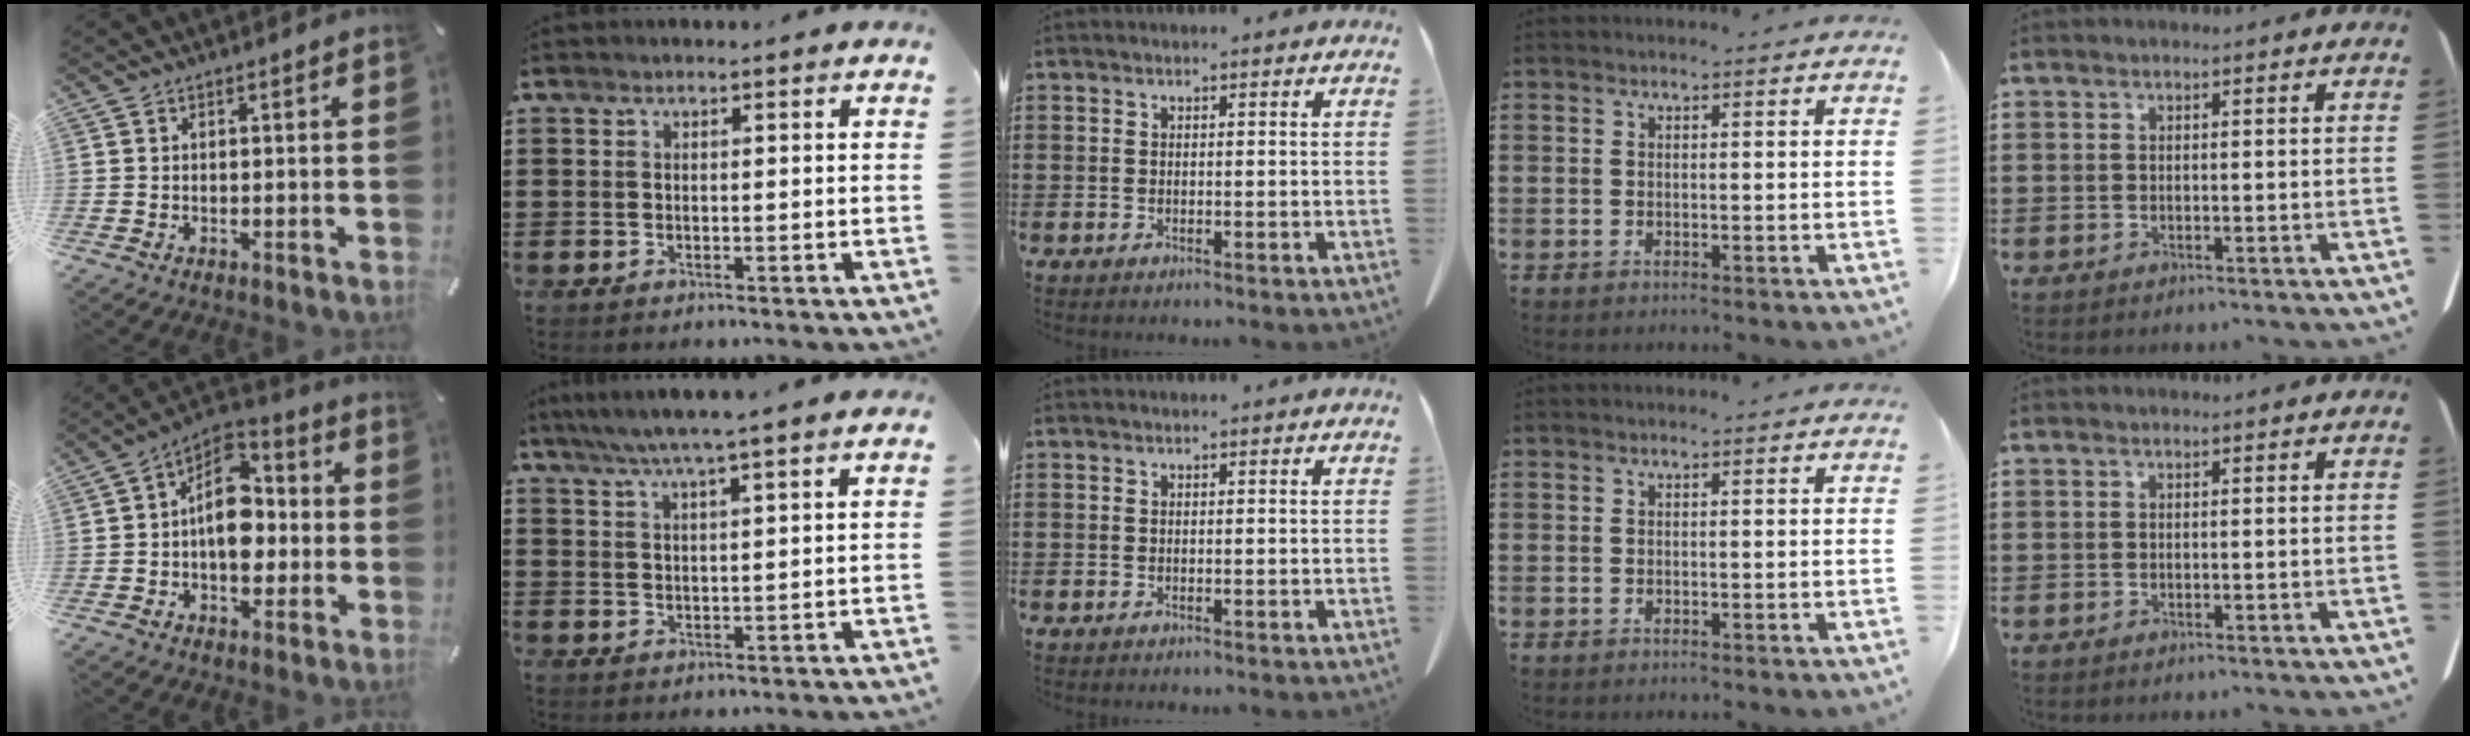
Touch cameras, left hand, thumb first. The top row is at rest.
{"thumb": {"total": 12.5, "force": [-0.9, 8.9, 8.8], "torque": [-0.135, -0.001, -0.020]}, "index": {"total": 4.5, "force": [3.6, -0.5, 2.6], "torque": [-0.059, -0.010, 0.062]}}